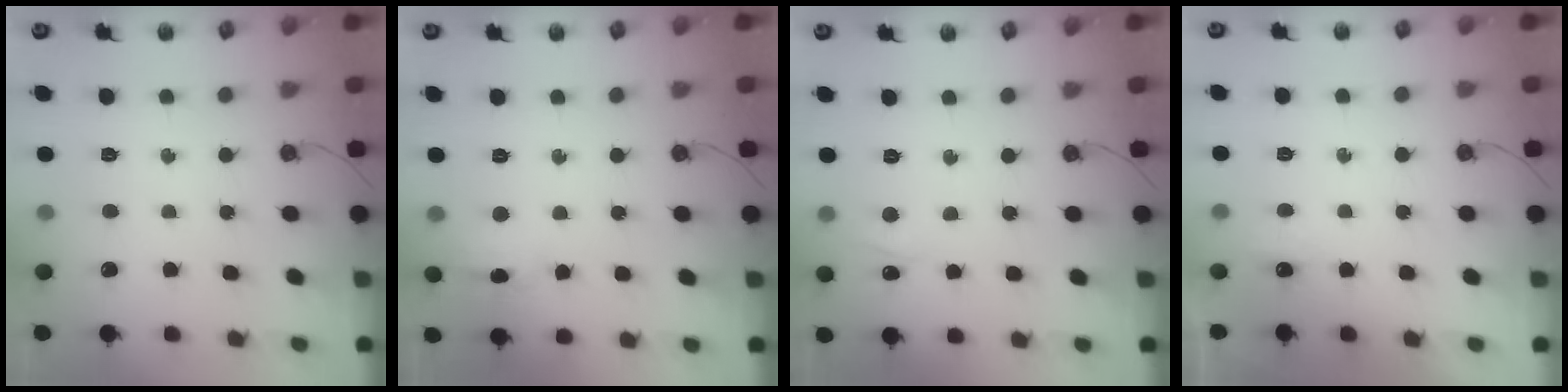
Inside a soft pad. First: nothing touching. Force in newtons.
{"total": 6.0, "press": 5.9, "slide": 1.0}
{"total": 4.5, "press": 4.4, "slide": 0.6}
{"total": 2.9, "press": 2.8, "slide": 0.5}